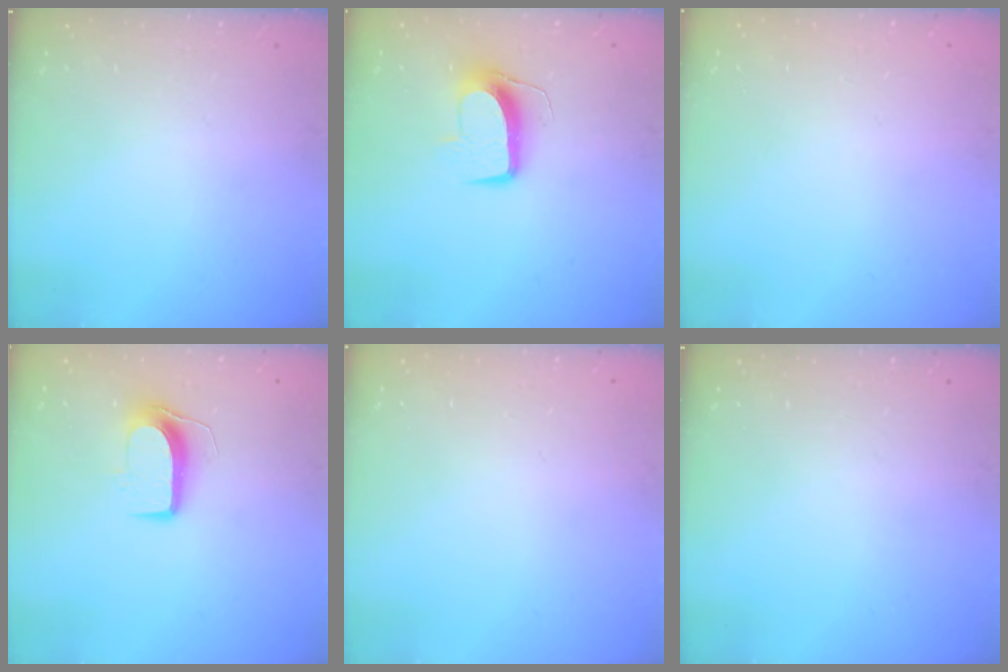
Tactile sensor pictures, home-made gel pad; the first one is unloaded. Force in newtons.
{"total": 9.8, "press": 9.8, "slide": 0.8}
{"total": 0.0}
{"total": 8.9, "press": 8.9, "slide": 0.5}
{"total": 0.0}
{"total": 0.0}